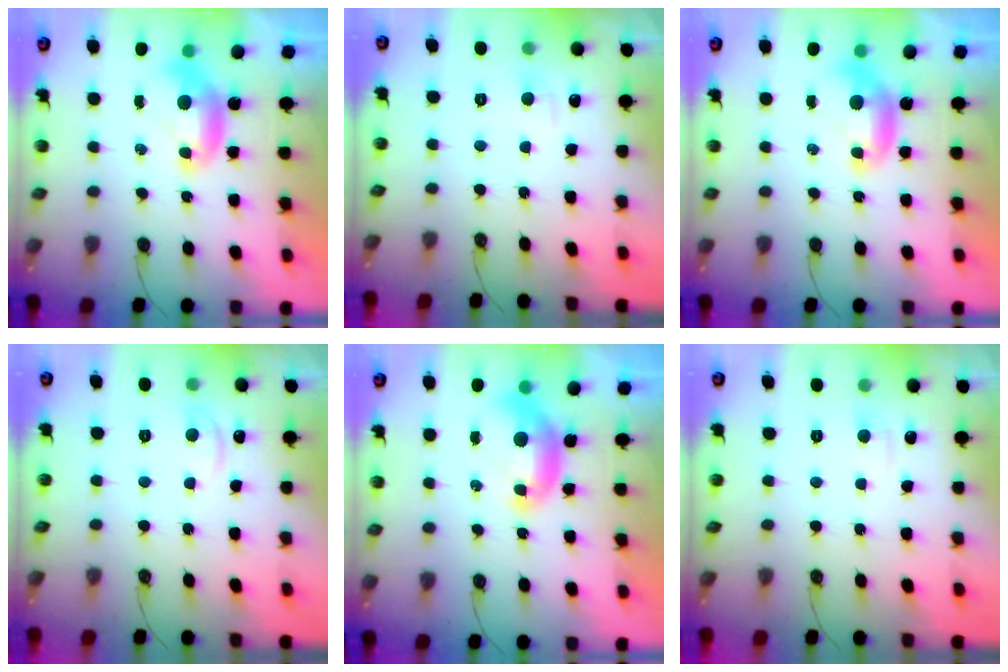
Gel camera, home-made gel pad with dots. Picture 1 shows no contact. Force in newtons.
{"total": 0.8, "press": 0.5, "slide": 0.6}
{"total": 0.0}
{"total": 0.8, "press": 0.3, "slide": 0.7}
{"total": 1.3, "press": 1.1, "slide": 0.6}
{"total": 1.9, "press": 1.8, "slide": 0.4}